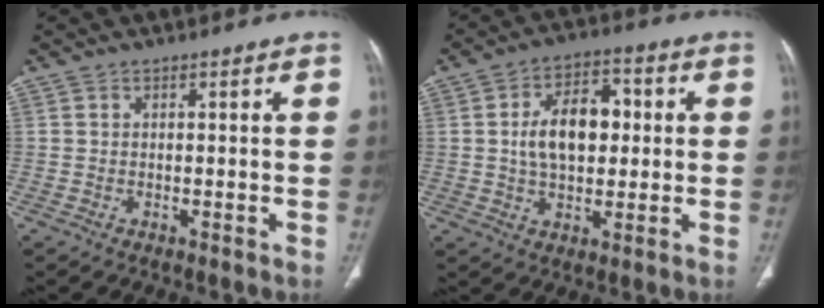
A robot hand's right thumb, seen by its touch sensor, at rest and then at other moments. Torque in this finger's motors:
{"motor_torque": [-0.16, 0.27, 0.74, 0.30, 0.15]}